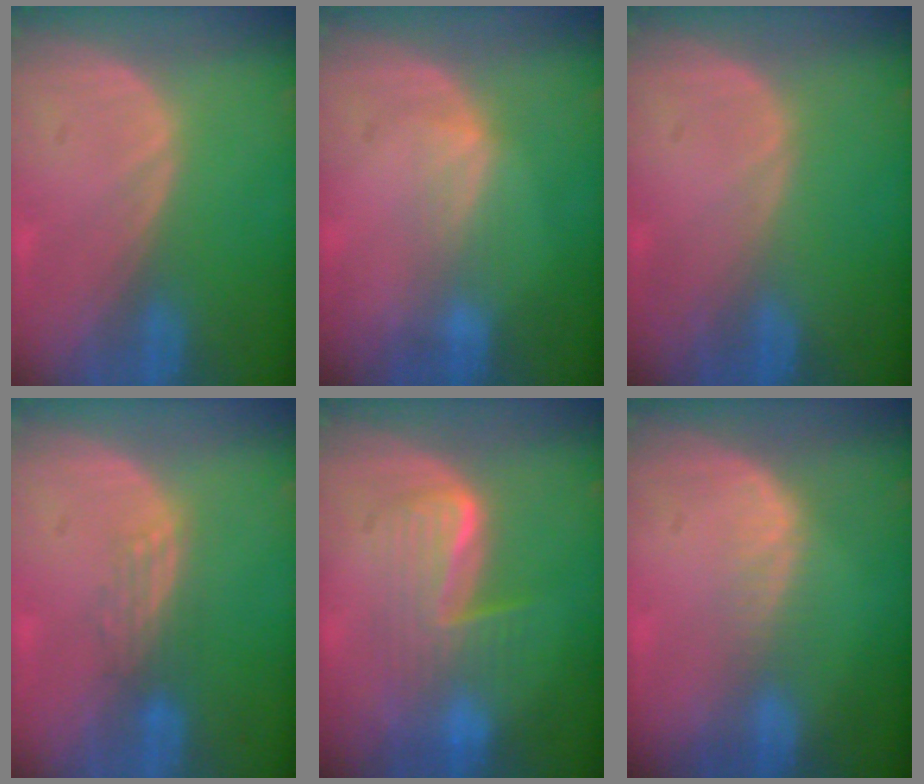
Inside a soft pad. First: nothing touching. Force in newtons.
{"total": 2.4, "press": 2.4, "slide": 0.4}
{"total": 0.0}
{"total": 2.8, "press": 2.4, "slide": 1.4}
{"total": 6.6, "press": 6.5, "slide": 0.8}
{"total": 2.5, "press": 2.0, "slide": 1.6}